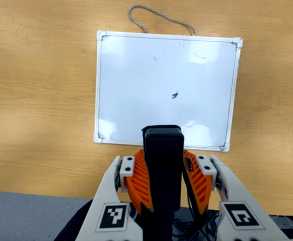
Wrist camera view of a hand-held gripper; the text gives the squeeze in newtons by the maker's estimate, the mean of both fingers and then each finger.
{"total": 8.6, "left": 7.4, "right": 9.9}